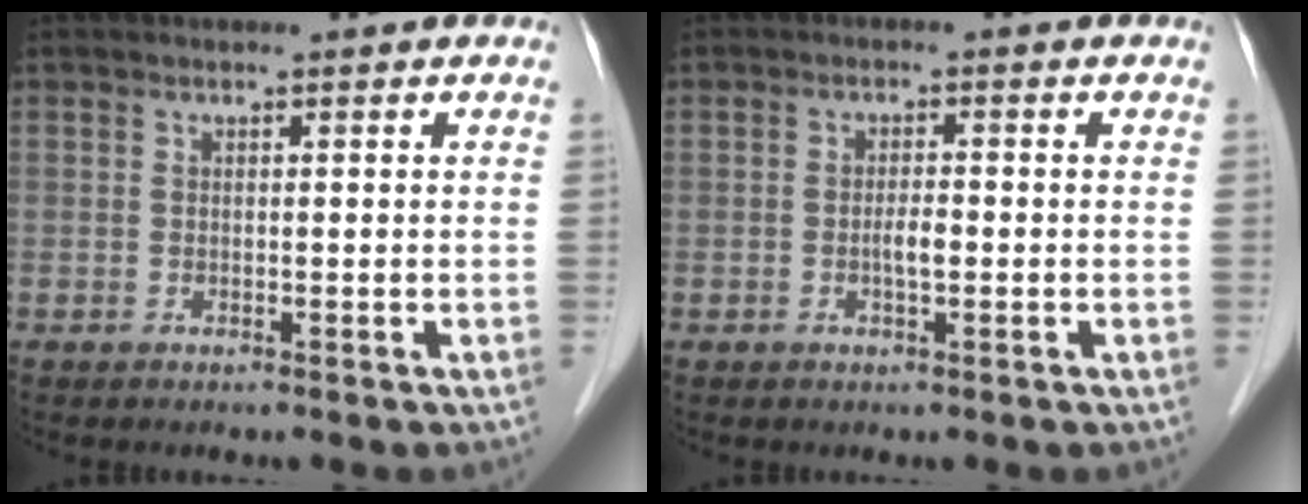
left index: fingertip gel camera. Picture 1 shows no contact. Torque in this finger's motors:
{"motor_torque": [0.34, 0.28, 0.08, 0.02]}